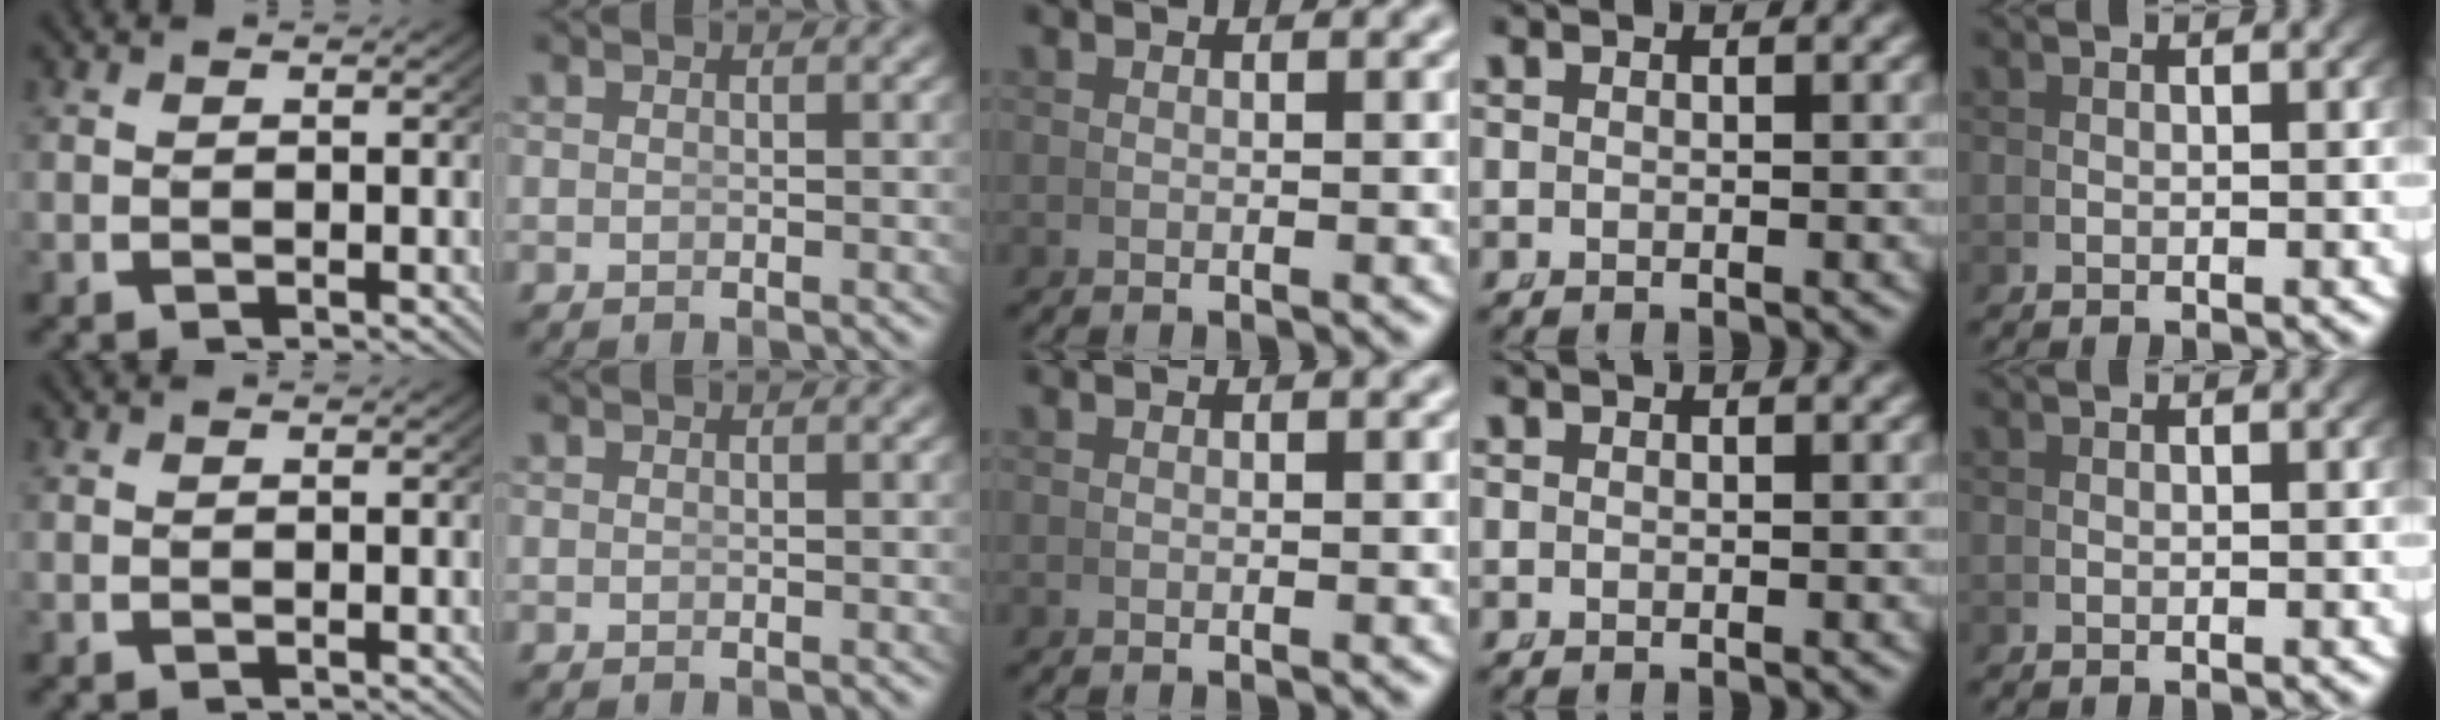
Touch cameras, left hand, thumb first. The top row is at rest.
{}